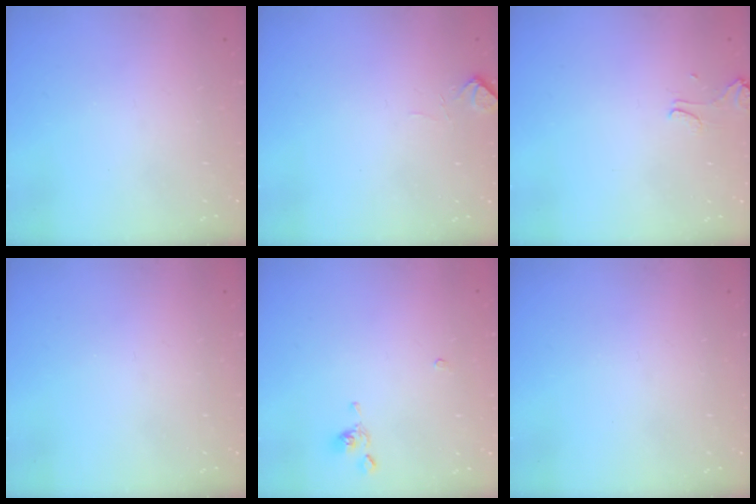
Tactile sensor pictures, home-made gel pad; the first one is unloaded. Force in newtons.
{"total": 2.7, "press": 2.6, "slide": 0.6}
{"total": 0.9, "press": 0.8, "slide": 0.5}
{"total": 0.0}
{"total": 0.0}
{"total": 0.0}